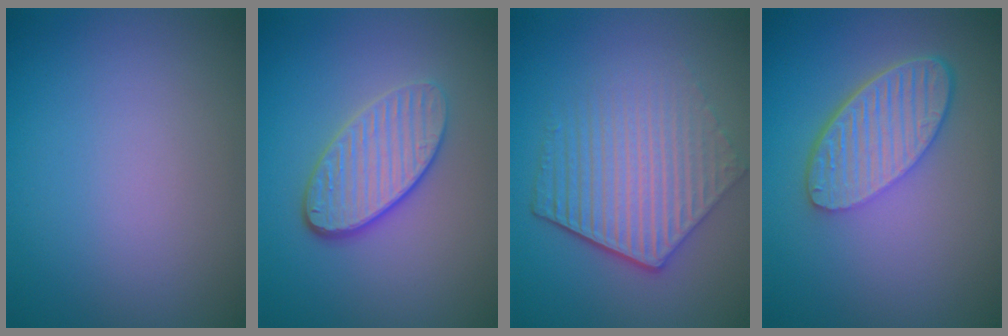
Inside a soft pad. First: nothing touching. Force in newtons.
{"total": 4.2, "press": 3.5, "slide": 2.4}
{"total": 5.9, "press": 4.4, "slide": 3.9}
{"total": 5.8, "press": 4.3, "slide": 3.9}